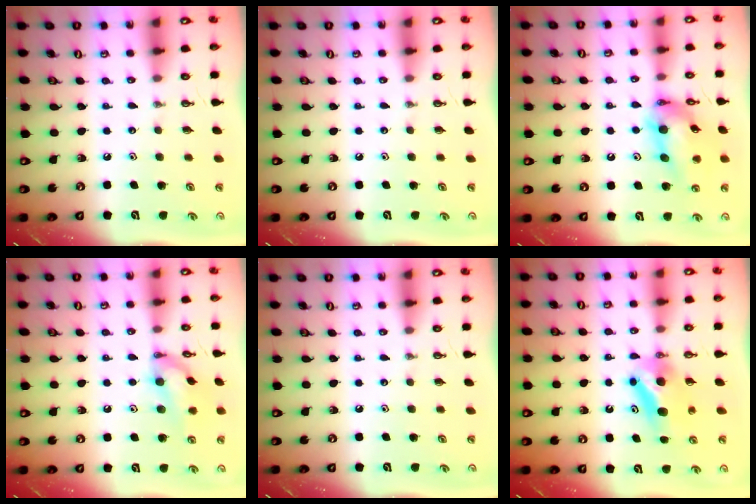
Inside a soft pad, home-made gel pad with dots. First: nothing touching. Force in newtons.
{"total": 0.0}
{"total": 15.1, "press": 15.1, "slide": 1.1}
{"total": 12.8, "press": 12.8, "slide": 0.6}
{"total": 0.0}
{"total": 7.3, "press": 7.0, "slide": 2.2}